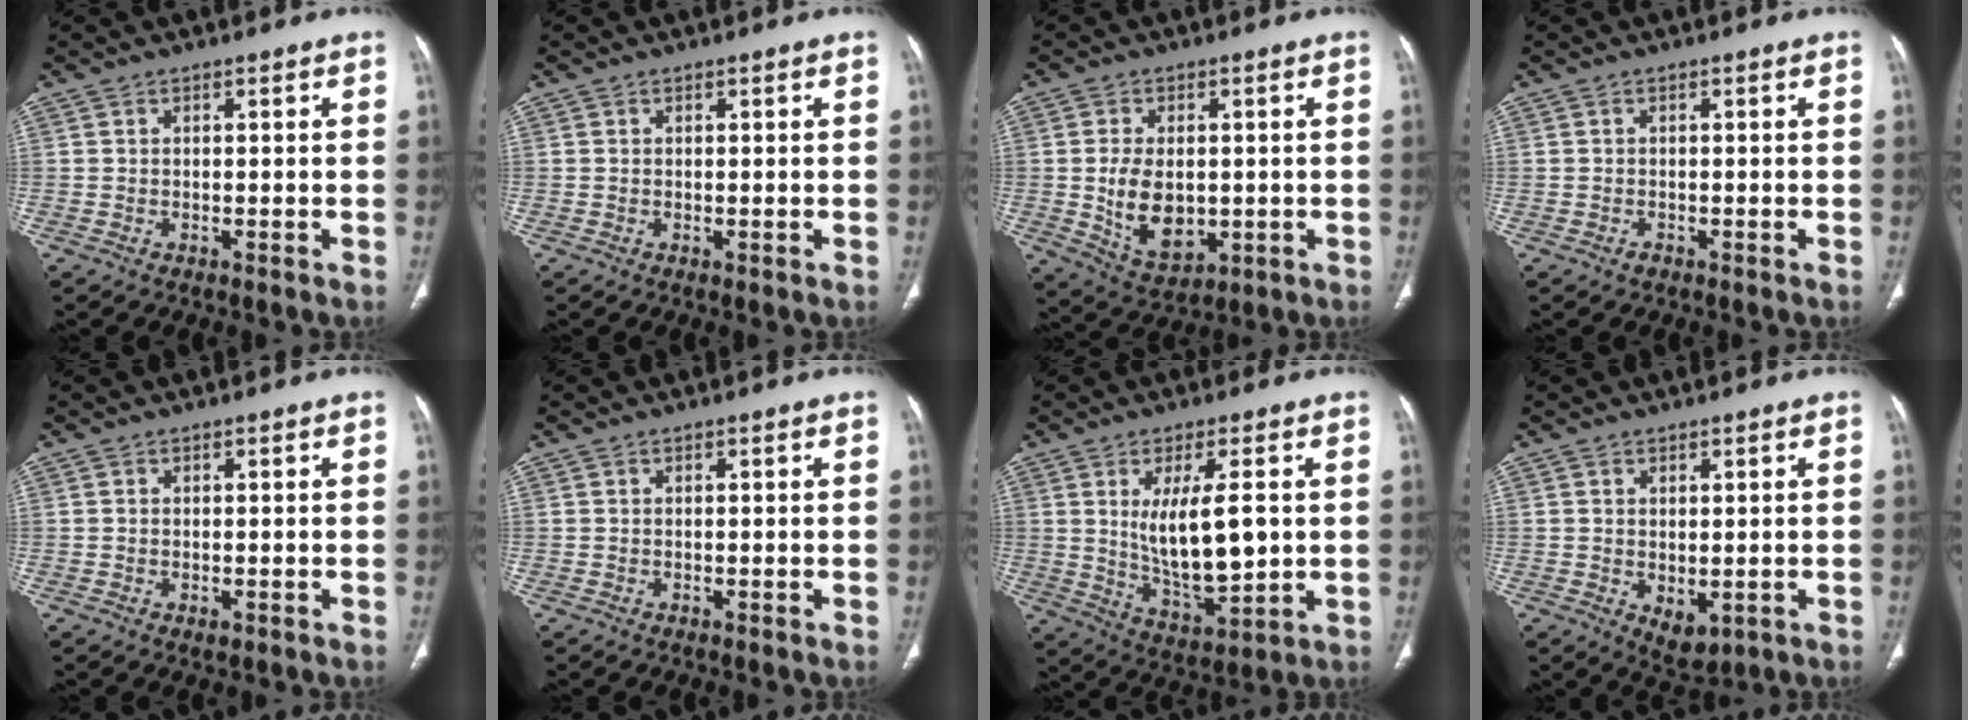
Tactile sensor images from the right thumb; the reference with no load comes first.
{"total": 0.0}
{"total": 10.2, "force": [-0.5, 6.6, 7.8], "torque": [-0.120, -0.009, 0.008]}
{"total": 0.8, "force": [-0.5, 0.5, 0.4], "torque": [-0.004, 0.001, -0.008]}
{"total": 0.9, "force": [-0.3, 0.6, 0.7], "torque": [-0.013, -0.003, -0.001]}
{"total": 0.0}
{"total": 12.7, "force": [1.6, 4.7, 11.7], "torque": [-0.193, -0.027, 0.043]}
{"total": 4.3, "force": [-0.7, 2.6, 3.3], "torque": [-0.044, -0.009, 0.007]}